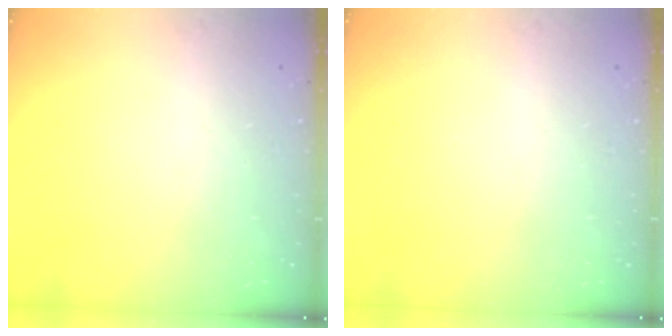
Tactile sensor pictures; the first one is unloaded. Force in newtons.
{"total": 0.0}